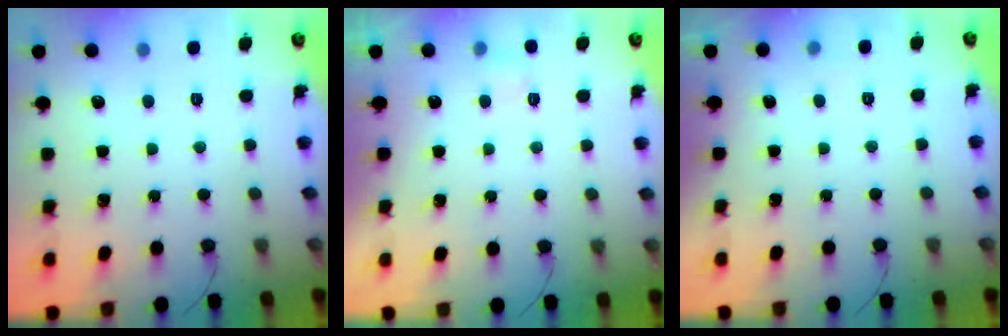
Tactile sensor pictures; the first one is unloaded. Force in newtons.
{"total": 2.8, "press": 2.6, "slide": 1.1}
{"total": 2.5, "press": 2.4, "slide": 1.0}